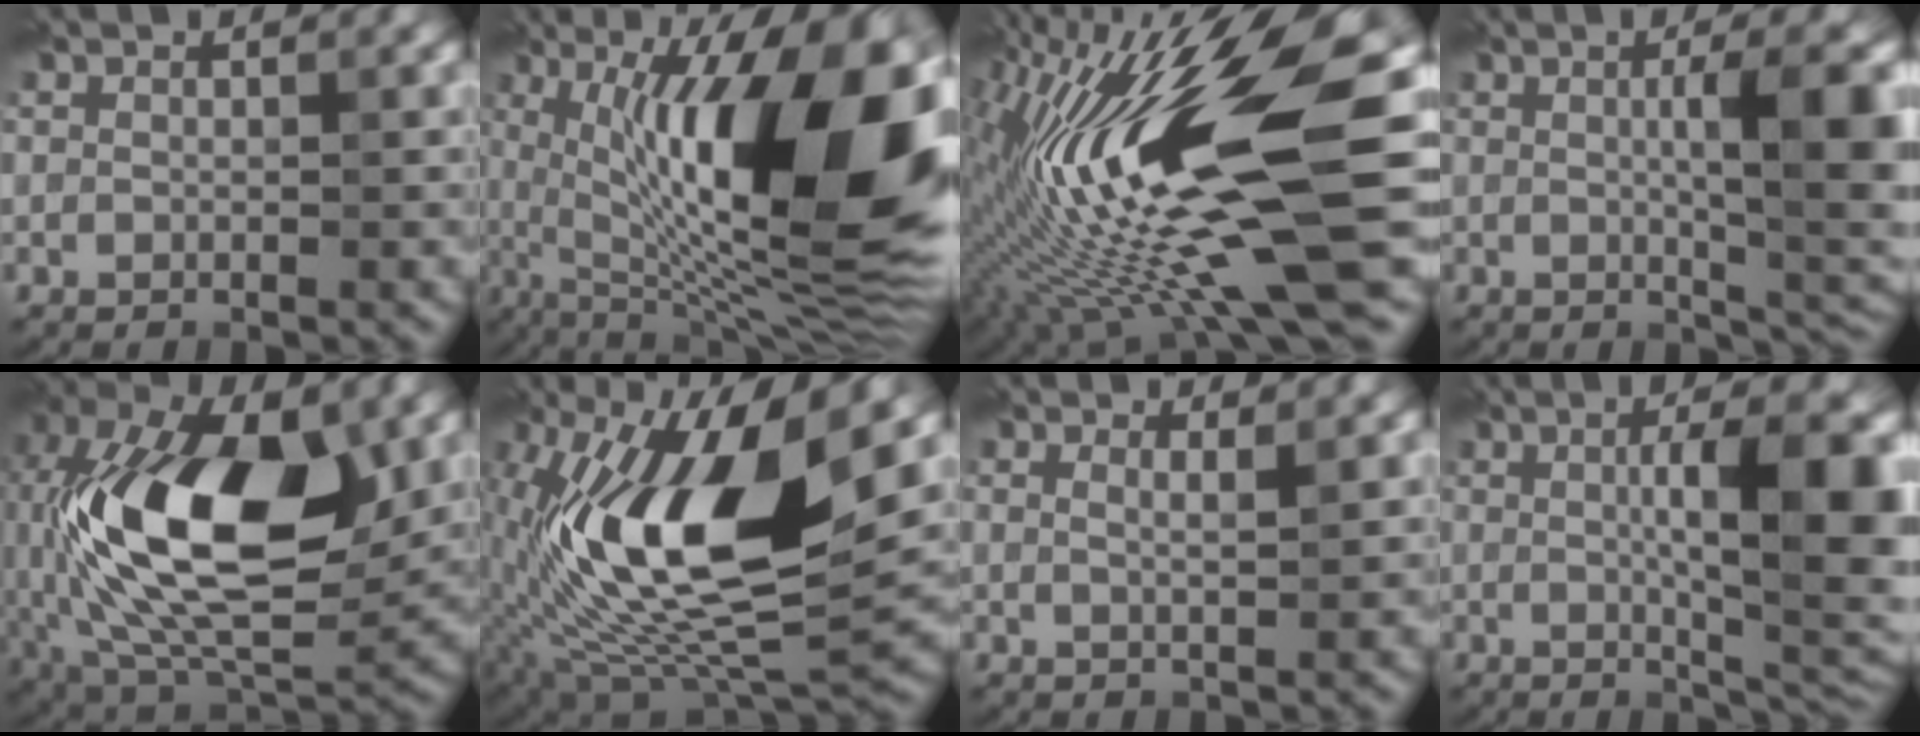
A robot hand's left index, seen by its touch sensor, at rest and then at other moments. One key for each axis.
{"total": 16.0, "fx": 2.6, "fy": 4.9, "fz": 15.0, "tx": -0.223, "ty": -0.001, "tz": 0.033}
{"total": 16.3, "fx": -2.0, "fy": 3.7, "fz": 15.8, "tx": -0.292, "ty": 0.025, "tz": -0.032}
{"total": 9.2, "fx": 0.7, "fy": 2.3, "fz": 8.9, "tx": -0.109, "ty": 0.004, "tz": 0.011}
{"total": 15.1, "fx": 0.6, "fy": 7.9, "fz": 12.8, "tx": -0.234, "ty": 0.003, "tz": 0.002}
{"total": 15.3, "fx": 1.4, "fy": 6.5, "fz": 13.8, "tx": -0.251, "ty": -0.006, "tz": 0.015}
{"total": 1.3, "fx": 0.7, "fy": 0.3, "fz": 1.1, "tx": -0.011, "ty": -0.001, "tz": 0.006}
{"total": 10.8, "fx": 1.0, "fy": 2.7, "fz": 10.4, "tx": -0.132, "ty": 0.003, "tz": 0.017}